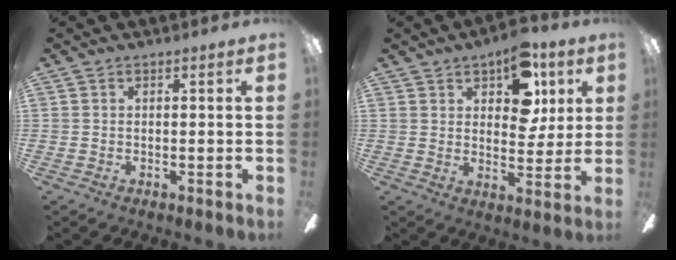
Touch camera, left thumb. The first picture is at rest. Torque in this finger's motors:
{"motor_torque": [0.20, 0.43, 0.02, -0.20, 0.06]}